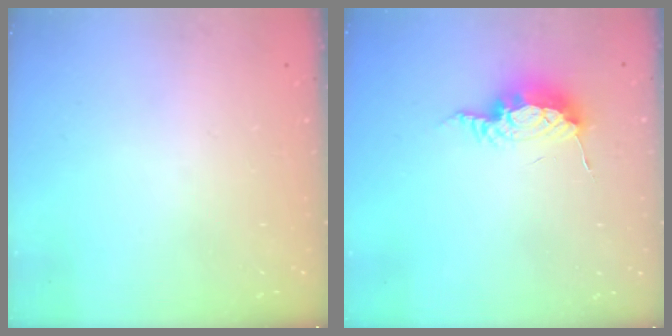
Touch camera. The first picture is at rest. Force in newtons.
{"total": 8.7, "press": 8.6, "slide": 0.9}